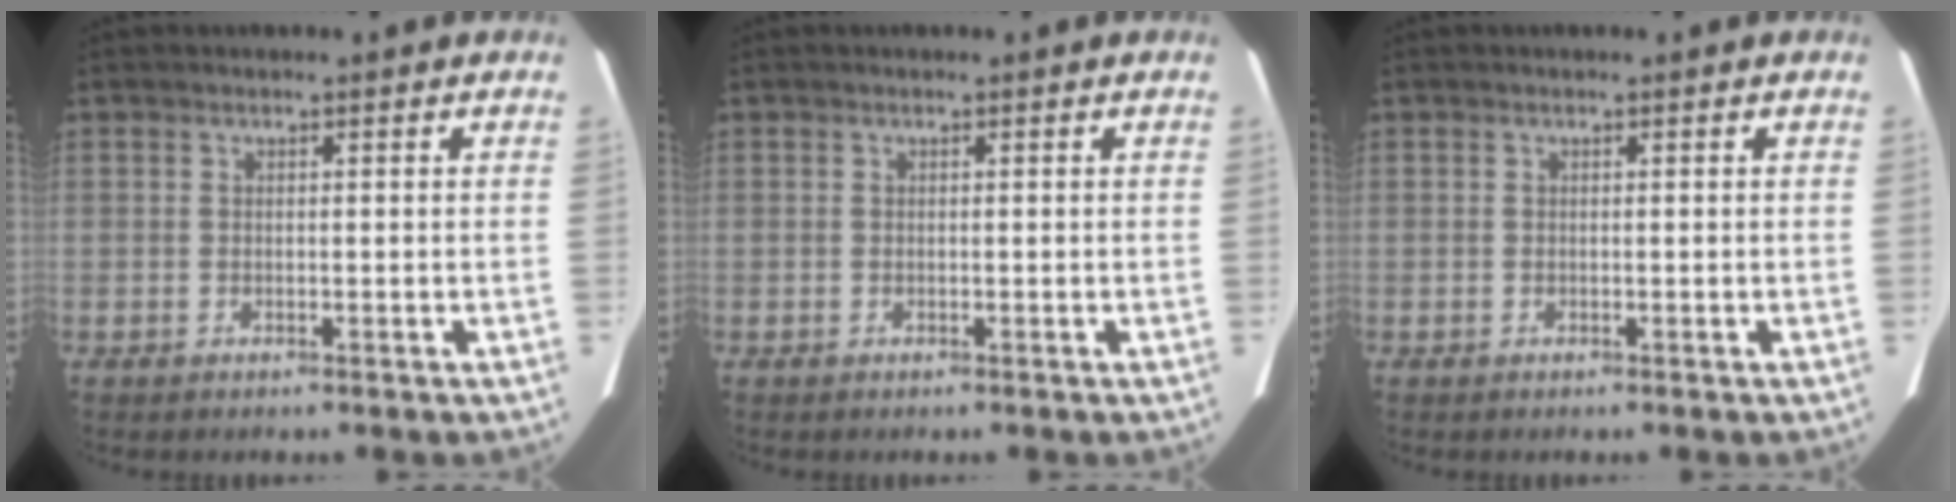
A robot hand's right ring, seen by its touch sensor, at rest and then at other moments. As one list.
[{"total": 0.0}, {"total": 0.0}]